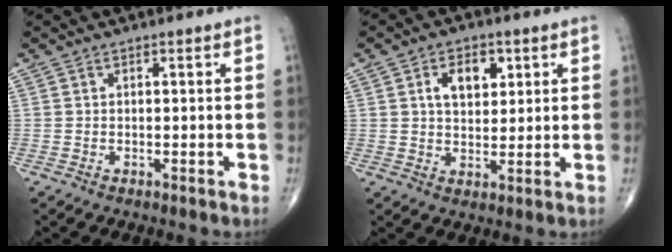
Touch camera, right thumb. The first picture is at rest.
{"total": 7.1, "force": [2.5, 4.4, 5.0], "torque": [-0.058, -0.009, 0.041]}